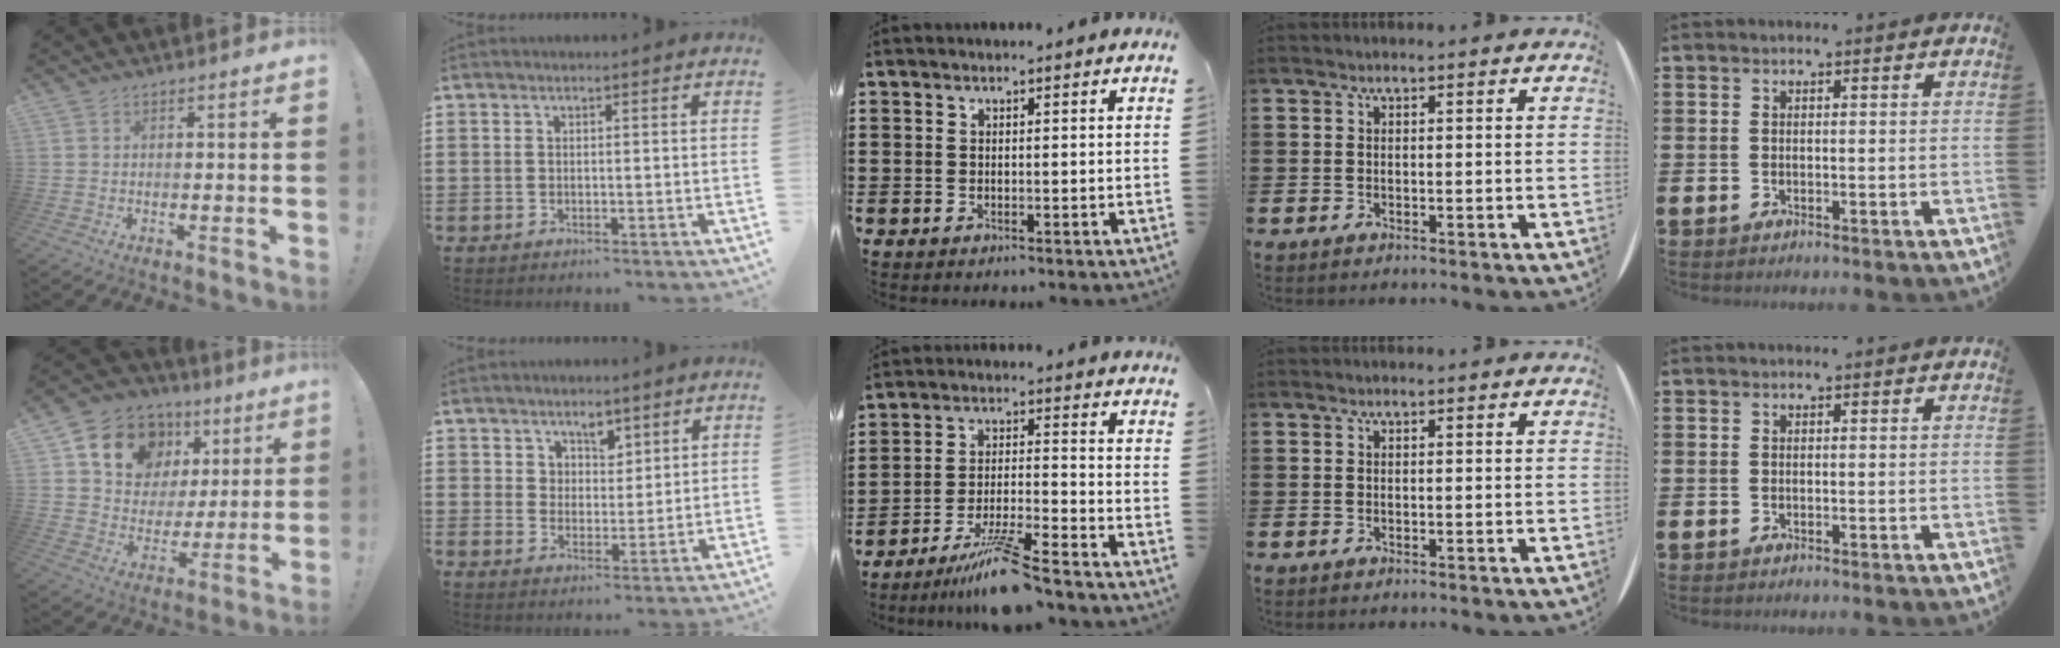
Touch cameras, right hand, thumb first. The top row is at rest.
{"thumb": {"total": 14.9, "force": [7.9, 11.3, 5.7], "torque": [-0.094, -0.041, 0.162]}, "index": {"total": 4.0, "force": [2.8, 2.8, 0.4], "torque": [-0.016, 0.005, 0.049]}, "middle": {"total": 8.4, "force": [-7.1, -0.1, 4.5], "torque": [-0.085, -0.006, -0.134]}}